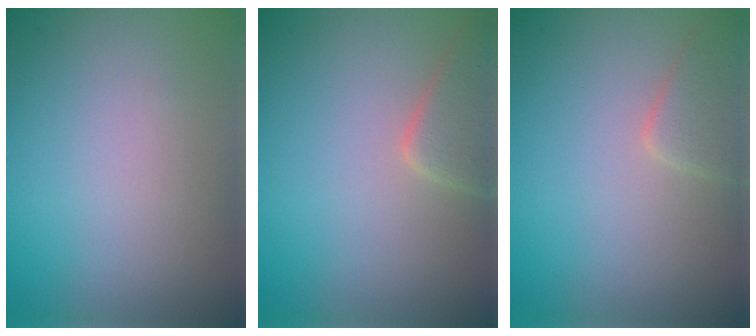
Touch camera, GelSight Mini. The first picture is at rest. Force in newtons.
{"total": 3.3, "press": 3.3, "slide": 0.3}
{"total": 2.4, "press": 2.4, "slide": 0.1}